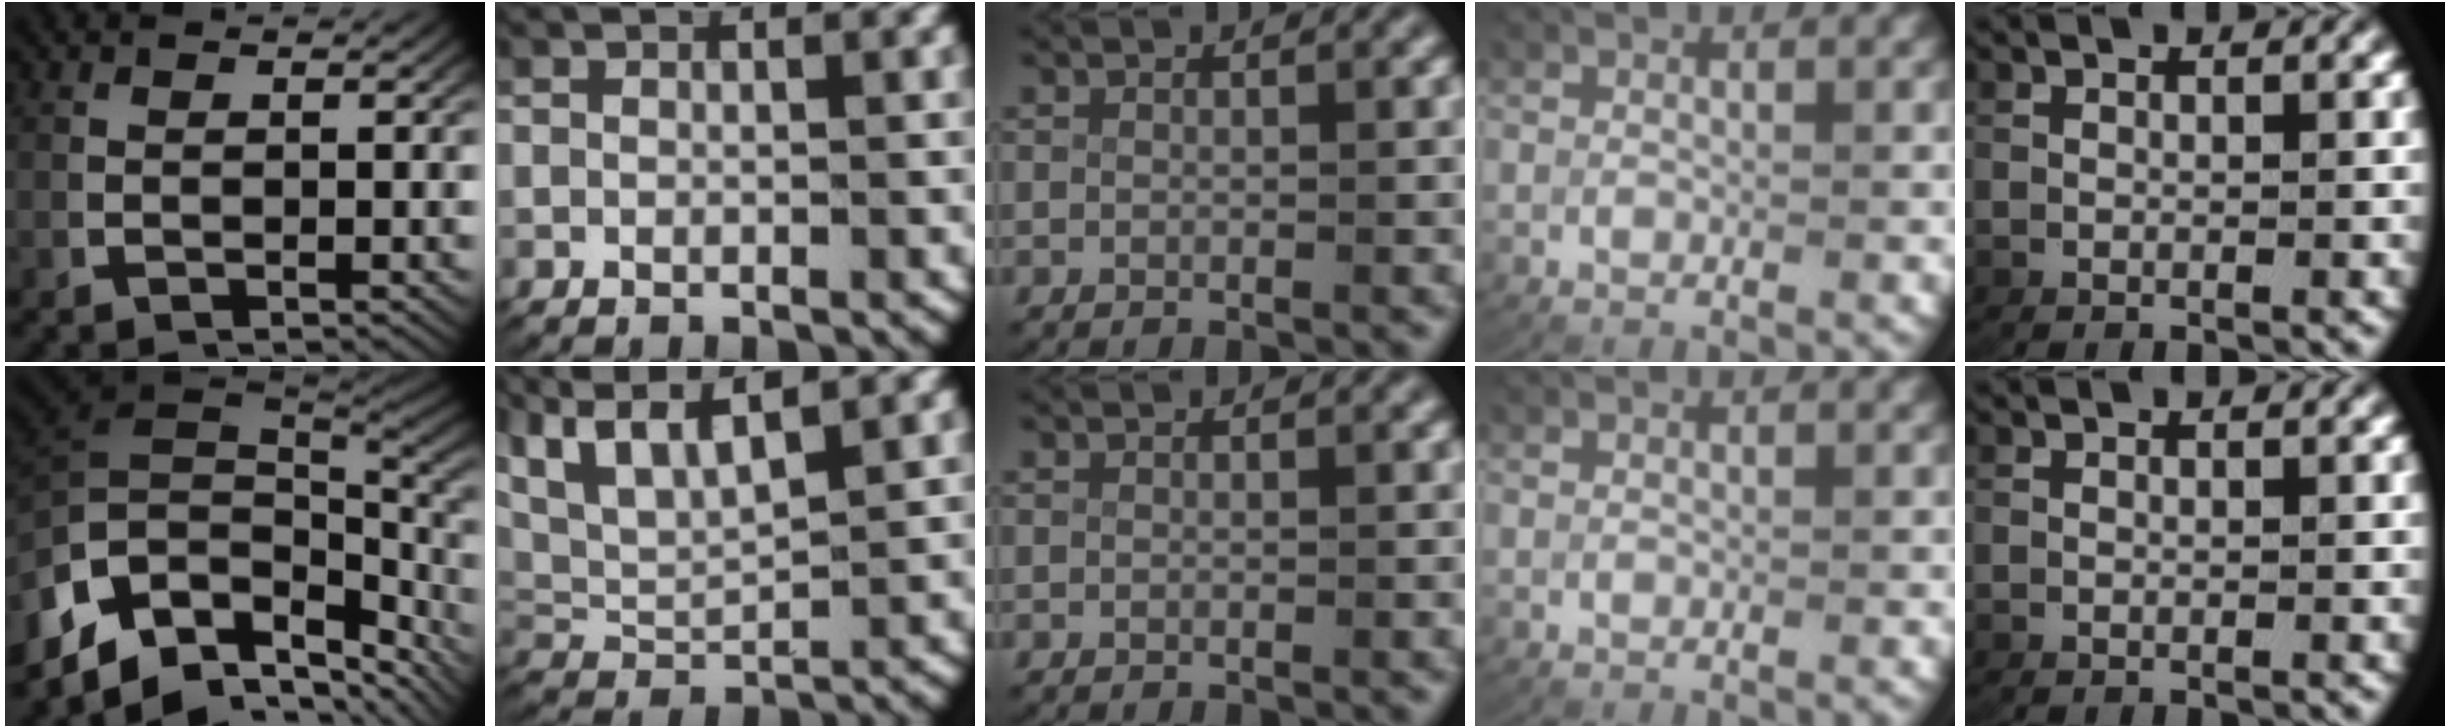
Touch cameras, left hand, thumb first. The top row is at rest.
{"thumb": {"total": 16.4, "force": [-3.7, 11.5, 11.1], "torque": [-0.234, -0.054, -0.023]}, "index": {"total": 7.6, "force": [3.3, 5.0, 4.7], "torque": [-0.125, -0.011, 0.059]}}